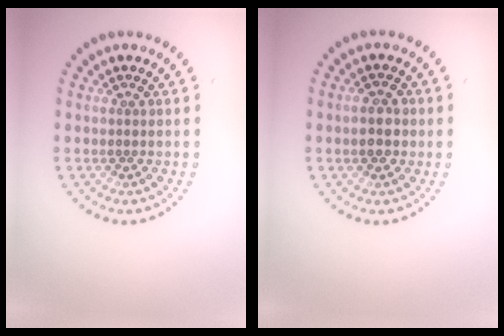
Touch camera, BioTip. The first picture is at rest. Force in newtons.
{"total": 2.1, "press": 2.1, "slide": 0.2}